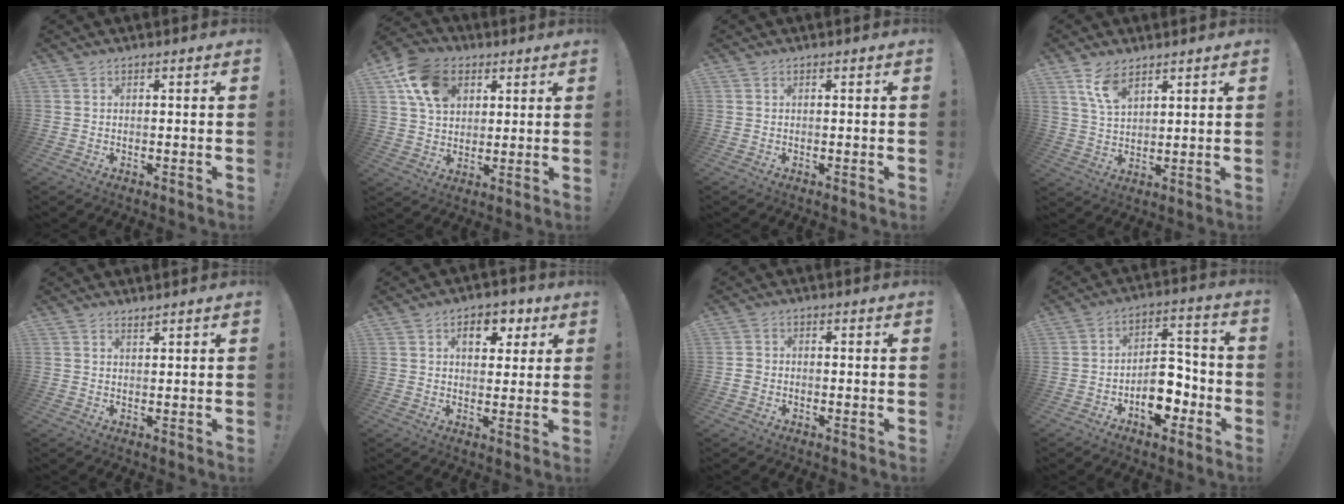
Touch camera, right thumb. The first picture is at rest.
{"total": 14.3, "force": [6.2, 10.5, 7.4], "torque": [-0.120, -0.014, 0.124]}
{"total": 0.0}
{"total": 8.1, "force": [5.2, 4.0, 4.8], "torque": [-0.087, -0.021, 0.099]}
{"total": 1.2, "force": [1.1, 0.1, 0.5], "torque": [-0.009, -0.003, 0.020]}
{"total": 7.7, "force": [2.9, 5.1, 4.9], "torque": [-0.051, -0.007, 0.045]}
{"total": 2.3, "force": [-0.8, 1.9, 1.0], "torque": [-0.014, 0.008, -0.014]}
{"total": 11.9, "force": [-5.1, 7.5, 7.7], "torque": [-0.097, 0.040, -0.084]}